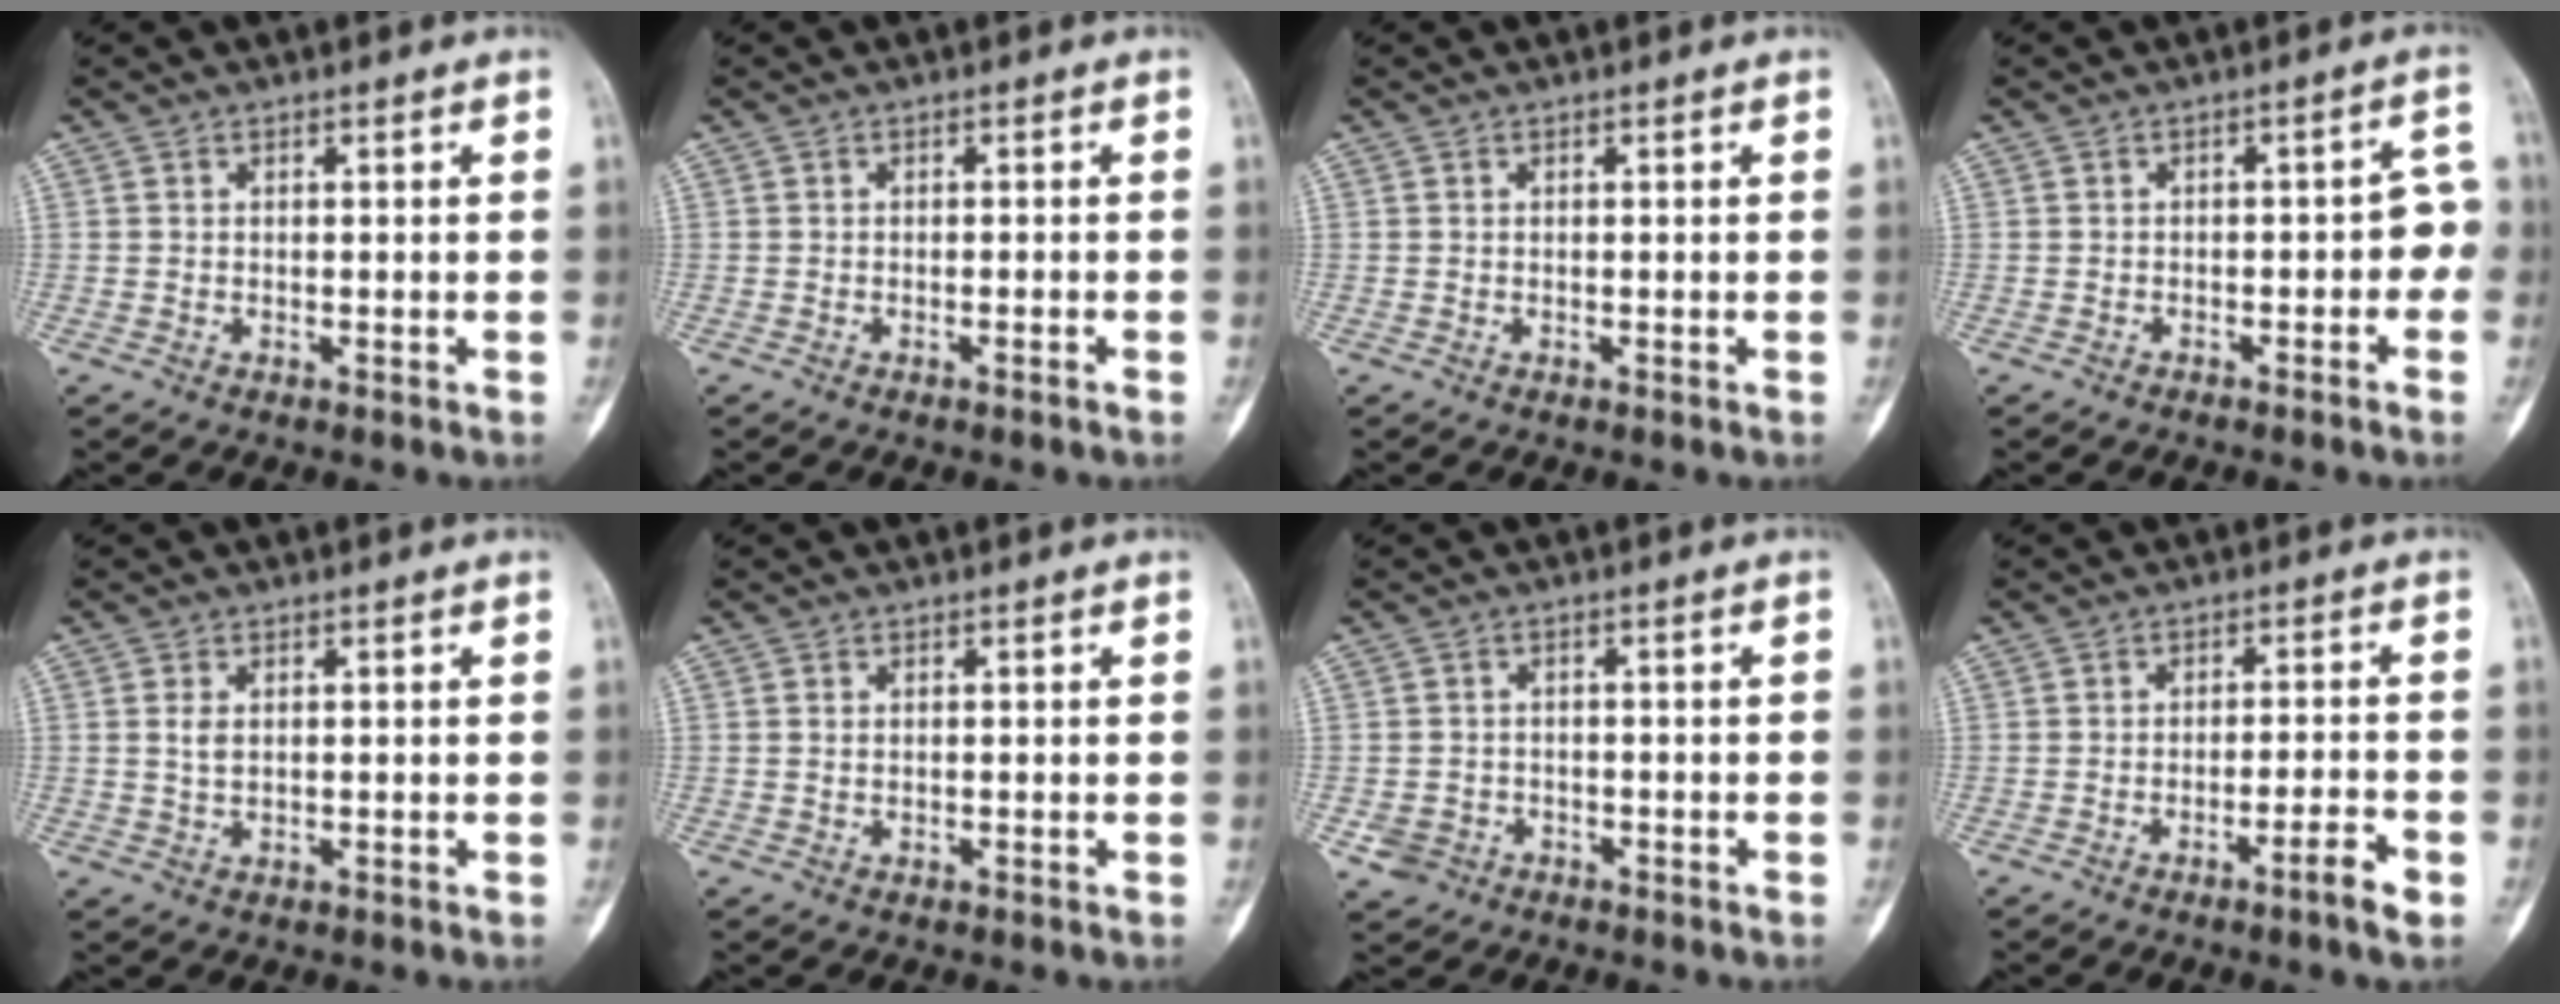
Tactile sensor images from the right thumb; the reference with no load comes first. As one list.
[{"total": 0.9, "force": [-0.6, -0.1, 0.7], "torque": [-0.016, 0.005, -0.008]}, {"total": 0.0}, {"total": 5.2, "force": [-1.9, 2.7, 4.1], "torque": [-0.025, 0.041, -0.029]}, {"total": 1.4, "force": [0.4, 0.8, 1.1], "torque": [-0.024, -0.001, 0.011]}, {"total": 0.6, "force": [0.2, 0.3, 0.4], "torque": [-0.013, 0.002, 0.005]}, {"total": 3.3, "force": [-1.7, 2.7, 0.7], "torque": [-0.008, 0.016, -0.026]}, {"total": 4.5, "force": [-2.5, 0.1, 3.7], "torque": [-0.065, 0.016, -0.043]}]